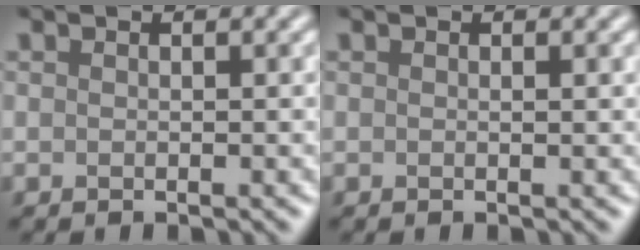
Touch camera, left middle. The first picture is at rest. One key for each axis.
{"total": 0.0}